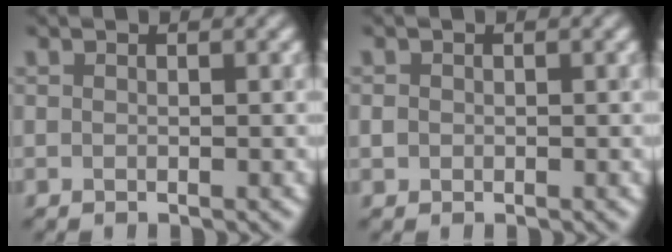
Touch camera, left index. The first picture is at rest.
{"total": 0.7, "force": [0.0, 0.6, 0.2], "torque": [-0.002, -0.001, -0.003]}